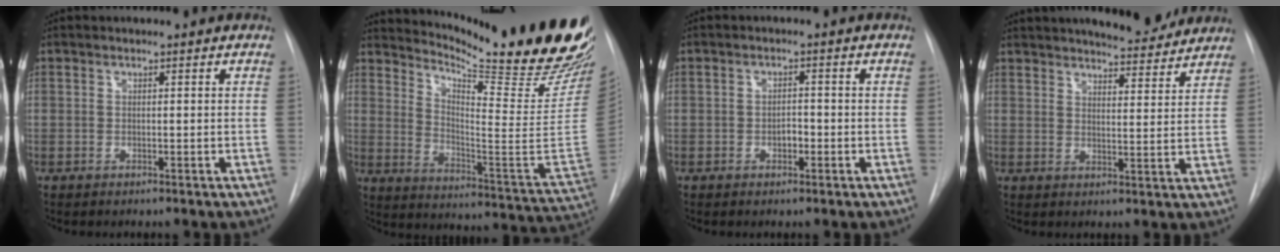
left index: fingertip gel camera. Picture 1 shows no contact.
{"total": 24.8, "force": [21.0, 0.4, 13.2], "torque": [-0.209, -0.116, 0.282]}
{"total": 1.7, "force": [-0.6, 0.9, 1.2], "torque": [-0.017, 0.004, -0.010]}
{"total": 11.3, "force": [10.4, 1.8, 4.1], "torque": [-0.054, -0.008, 0.132]}